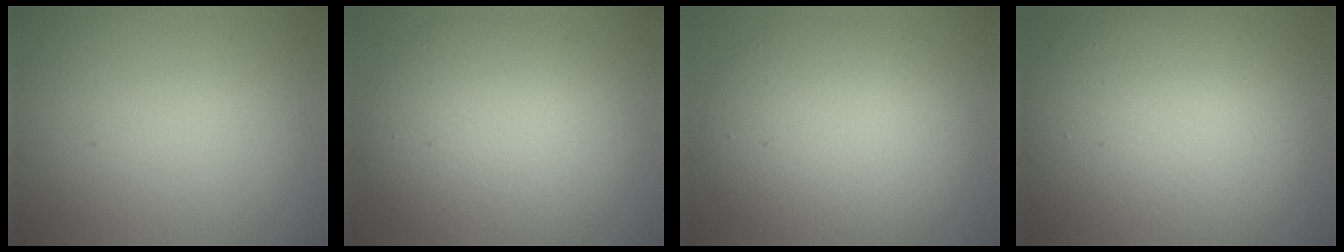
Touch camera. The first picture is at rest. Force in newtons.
{"total": 8.5, "press": 8.5, "slide": 0.3}
{"total": 8.1, "press": 8.1, "slide": 0.4}
{"total": 14.1, "press": 14.1, "slide": 0.8}